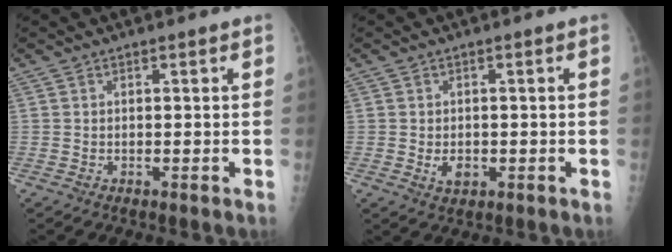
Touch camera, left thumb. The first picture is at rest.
{"total": 2.9, "force": [-0.7, 2.1, 1.9], "torque": [-0.022, 0.000, -0.005]}